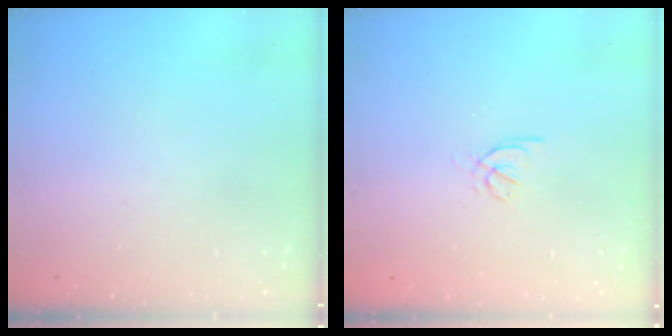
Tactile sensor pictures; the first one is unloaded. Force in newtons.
{"total": 2.4, "press": 2.4, "slide": 0.5}